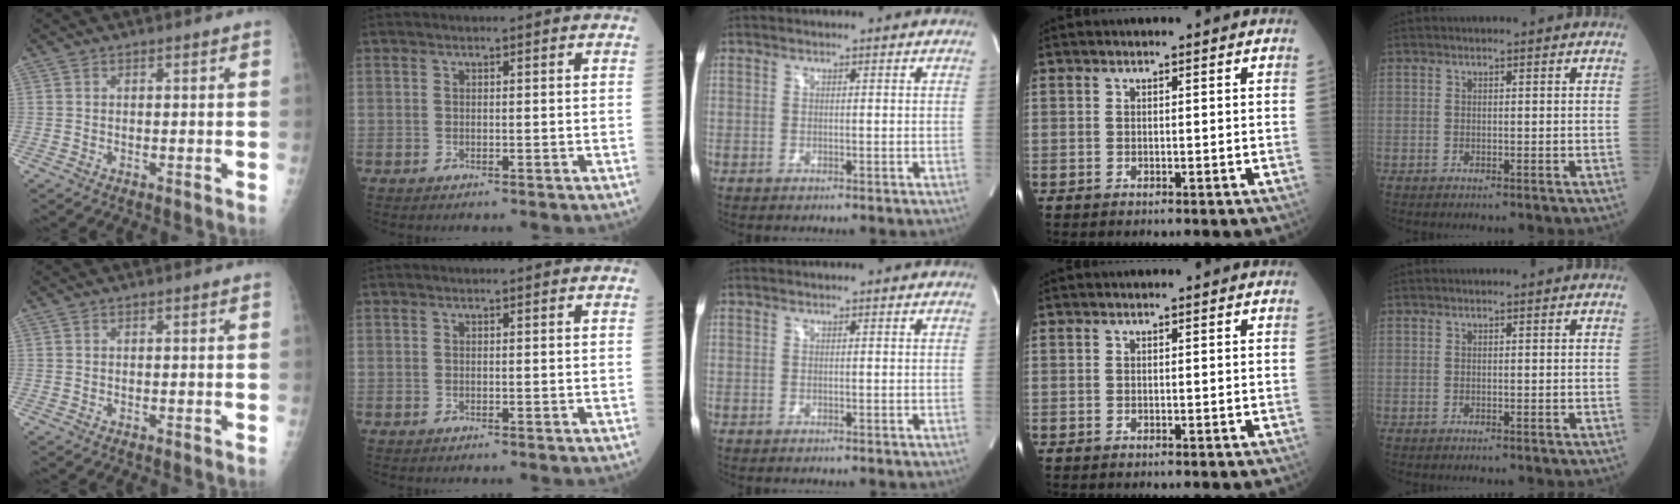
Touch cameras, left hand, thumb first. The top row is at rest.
{}